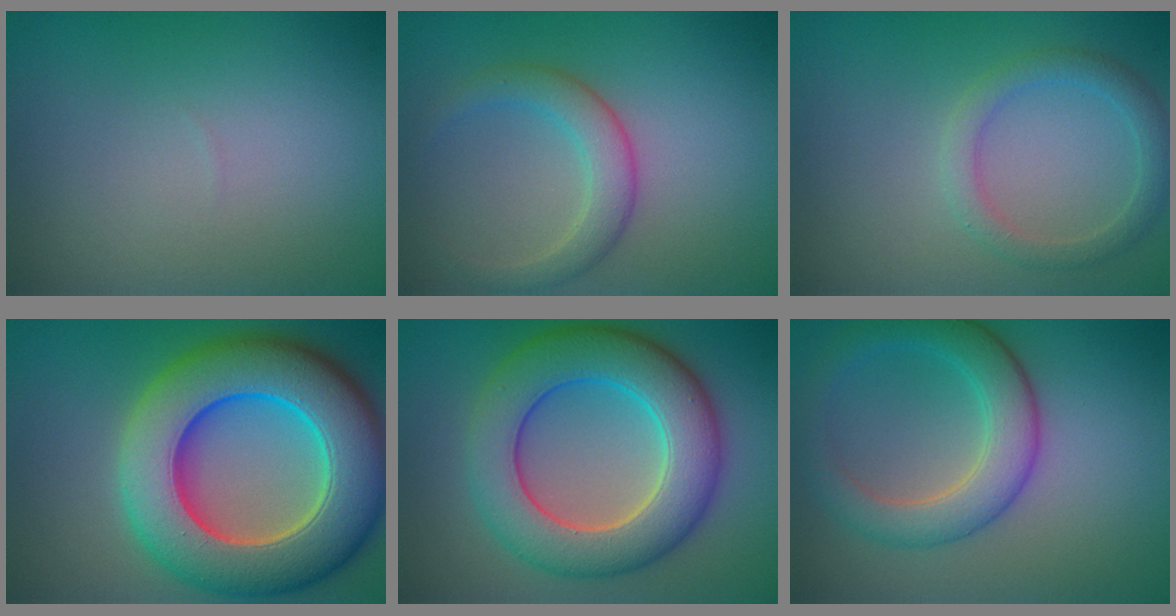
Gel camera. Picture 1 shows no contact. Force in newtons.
{"total": 3.1, "press": 3.1, "slide": 0.1}
{"total": 2.3, "press": 2.3, "slide": 0.1}
{"total": 13.6, "press": 13.6, "slide": 0.7}
{"total": 9.3, "press": 9.3, "slide": 0.5}
{"total": 4.9, "press": 4.9, "slide": 0.3}